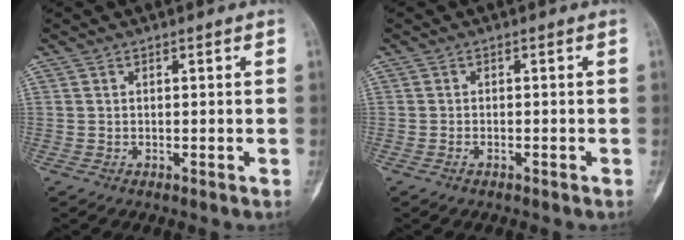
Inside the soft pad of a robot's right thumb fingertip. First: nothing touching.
{"total": 0.8, "force": [-0.5, 0.4, 0.5], "torque": [-0.014, 0.005, -0.009]}